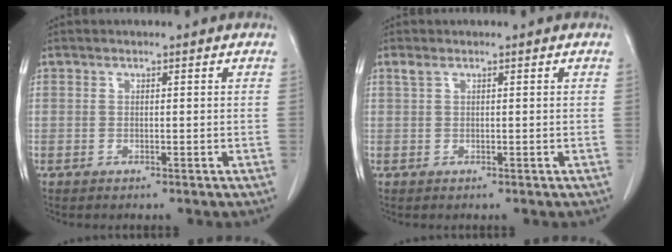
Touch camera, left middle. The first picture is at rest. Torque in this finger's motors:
{"motor_torque": [-0.10, 0.03, 0.12, 0.01]}